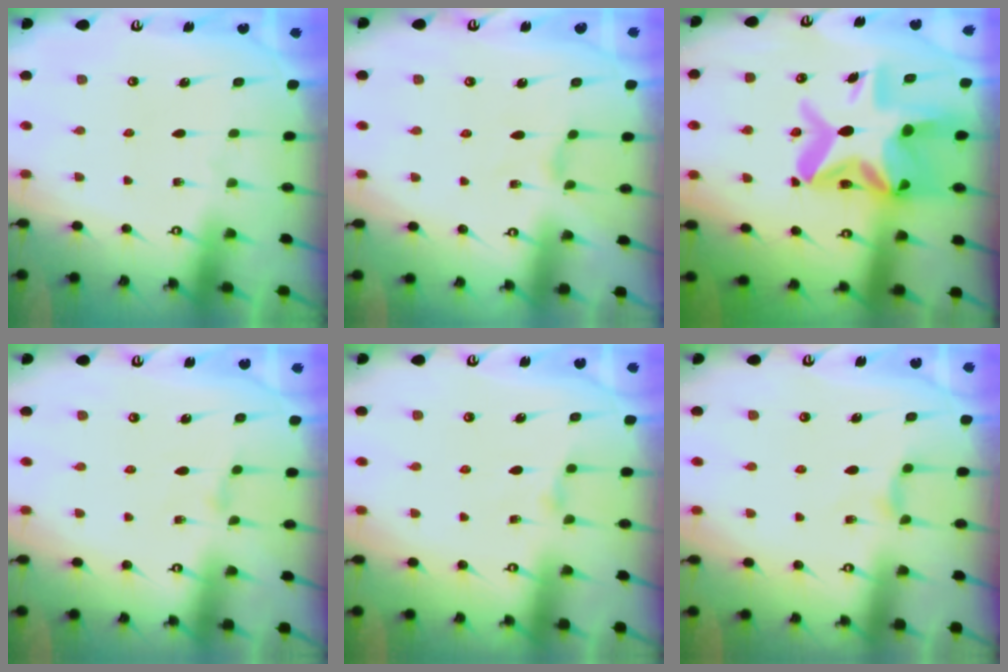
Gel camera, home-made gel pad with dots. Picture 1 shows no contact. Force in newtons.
{"total": 1.4, "press": 1.3, "slide": 0.4}
{"total": 18.7, "press": 18.5, "slide": 2.2}
{"total": 1.3, "press": 1.2, "slide": 0.3}
{"total": 2.8, "press": 2.7, "slide": 0.6}
{"total": 4.4, "press": 4.4, "slide": 0.6}